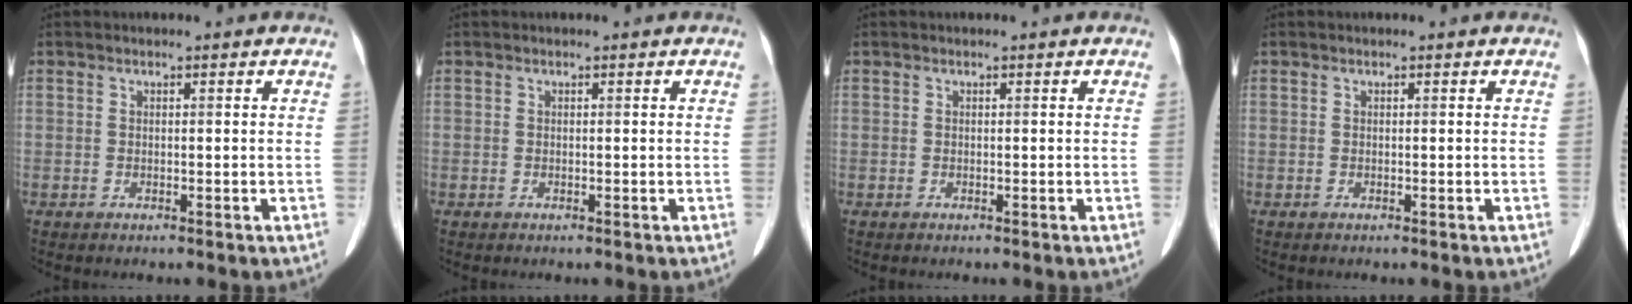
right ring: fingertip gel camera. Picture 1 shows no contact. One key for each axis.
{"total": 0.0}
{"total": 0.0}
{"total": 0.0}